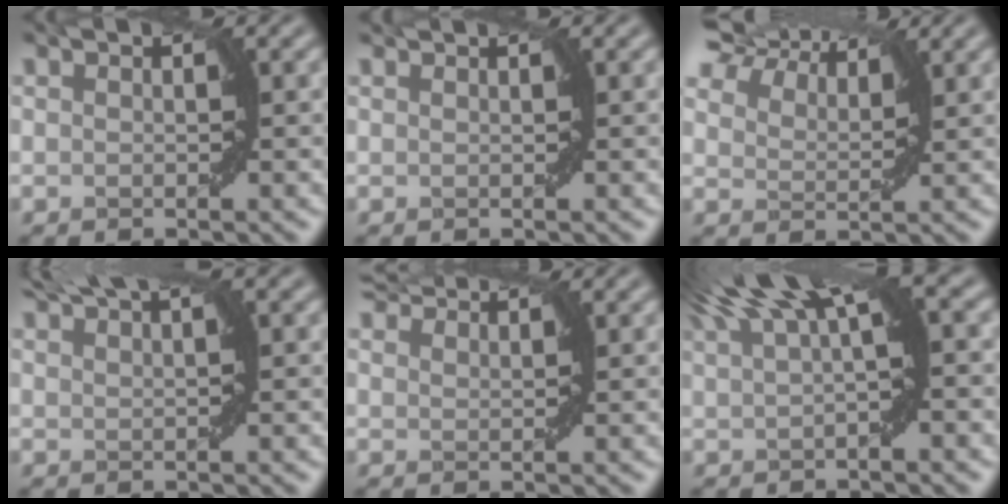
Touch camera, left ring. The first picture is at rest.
{"total": 0.8, "force": [0.8, 0.0, 0.2], "torque": [-0.005, -0.002, 0.008]}
{"total": 8.3, "force": [7.4, 2.3, 2.8], "torque": [-0.075, 0.008, 0.122]}
{"total": 3.8, "force": [3.1, 0.4, 2.1], "torque": [-0.027, 0.012, 0.046]}
{"total": 5.3, "force": [5.0, 0.5, 1.5], "torque": [-0.032, 0.014, 0.070]}
{"total": 7.2, "force": [3.5, 1.8, 6.0], "torque": [-0.090, 0.026, 0.060]}